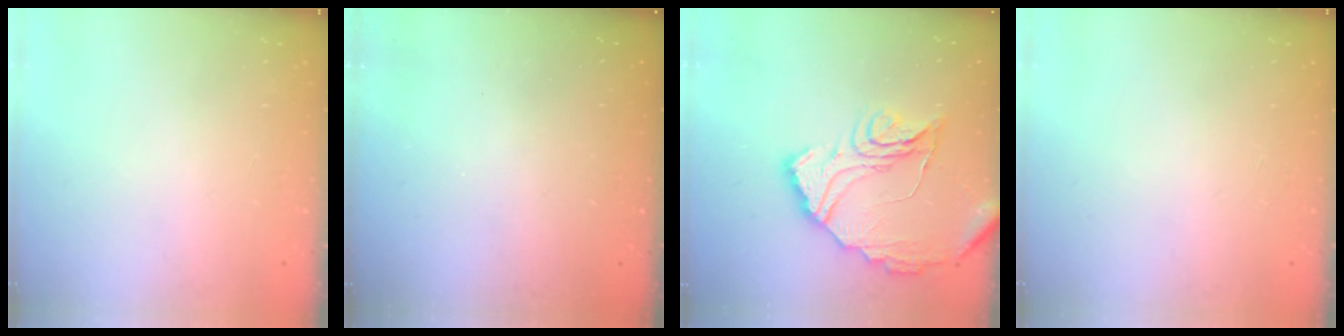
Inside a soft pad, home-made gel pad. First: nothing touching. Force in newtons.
{"total": 3.2, "press": 3.2, "slide": 0.1}
{"total": 17.4, "press": 17.3, "slide": 1.4}
{"total": 0.0}